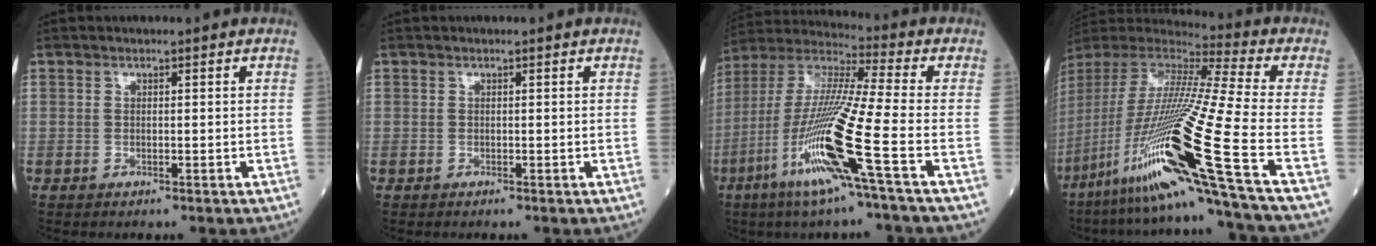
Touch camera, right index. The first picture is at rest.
{"total": 0.0}
{"total": 17.5, "force": [-6.9, -0.9, 16.0], "torque": [-0.336, -0.025, -0.141]}
{"total": 28.0, "force": [-12.4, -1.1, 25.1], "torque": [-0.487, -0.049, -0.229]}